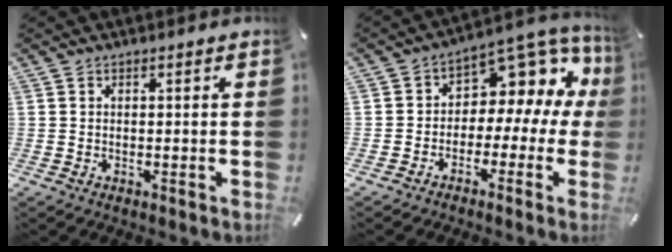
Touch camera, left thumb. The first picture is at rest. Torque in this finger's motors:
{"motor_torque": [0.39, 0.32, 0.50, 0.34, 0.03]}